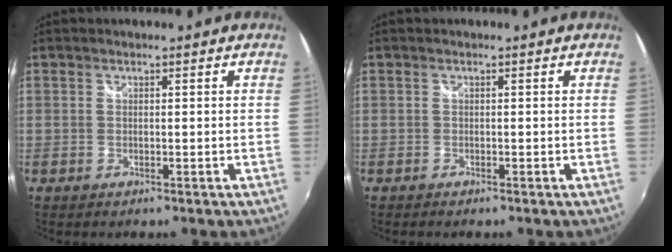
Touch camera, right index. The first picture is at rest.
{"total": 0.7, "force": [-0.6, 0.2, 0.1], "torque": [-0.004, -0.004, -0.013]}